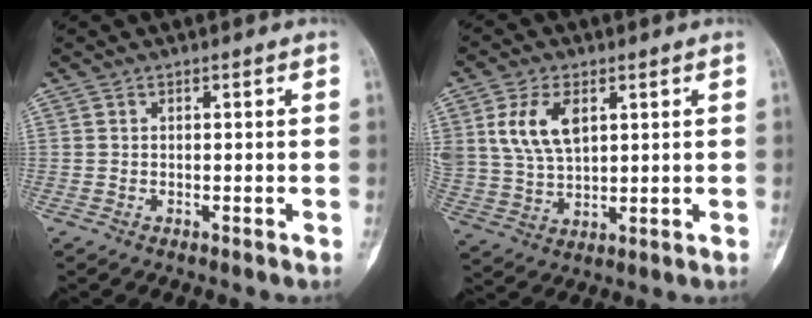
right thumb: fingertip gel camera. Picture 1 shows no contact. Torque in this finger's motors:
{"motor_torque": [-0.63, 1.26, 1.18, 0.31, 0.37]}